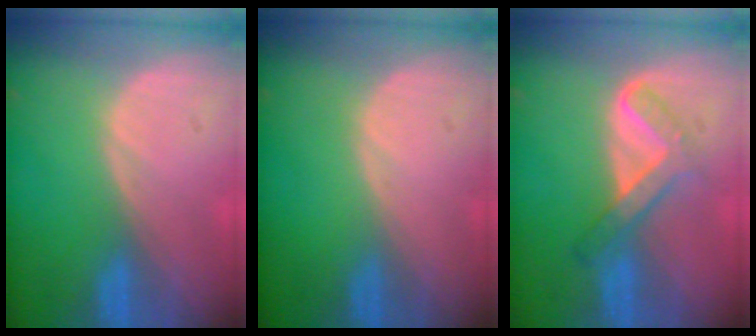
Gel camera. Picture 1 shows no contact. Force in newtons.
{"total": 0.0}
{"total": 5.3, "press": 5.0, "slide": 1.6}